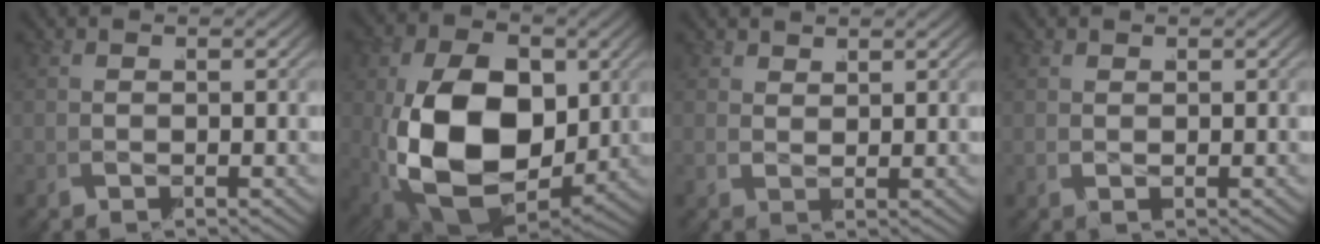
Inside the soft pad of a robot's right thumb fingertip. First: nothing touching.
{"total": 15.5, "force": [-2.0, 10.6, 11.1], "torque": [-0.259, -0.062, -0.003]}
{"total": 1.8, "force": [1.7, -0.3, -0.6], "torque": [0.024, 0.005, 0.031]}
{"total": 0.9, "force": [0.6, -0.3, -0.6], "torque": [0.018, 0.003, 0.014]}